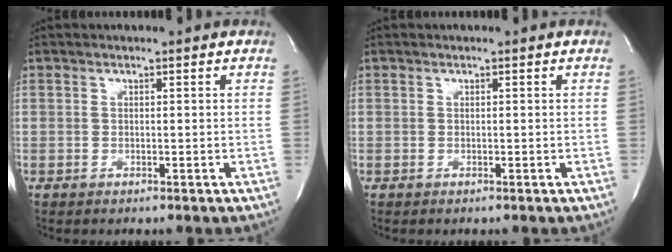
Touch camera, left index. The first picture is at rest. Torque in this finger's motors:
{"motor_torque": [0.00, 0.00, 0.00, 0.00]}